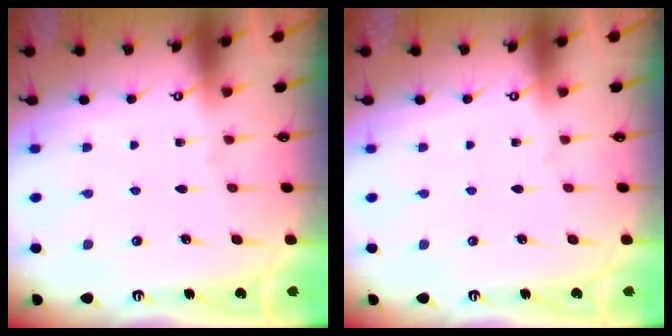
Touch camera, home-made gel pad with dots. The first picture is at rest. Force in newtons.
{"total": 0.0}